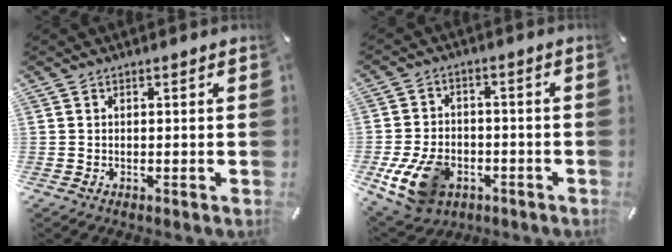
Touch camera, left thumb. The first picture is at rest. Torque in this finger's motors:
{"motor_torque": [1.73, 2.10, 0.95, 0.65, 0.41]}